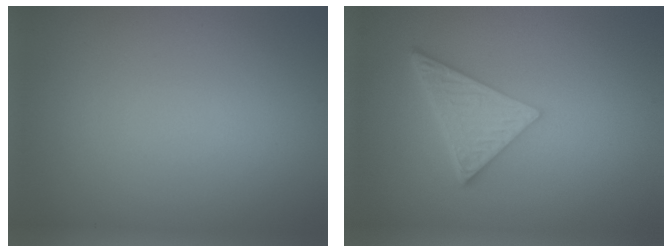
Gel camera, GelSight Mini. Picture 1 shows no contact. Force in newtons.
{"total": 5.1, "press": 3.7, "slide": 3.5}